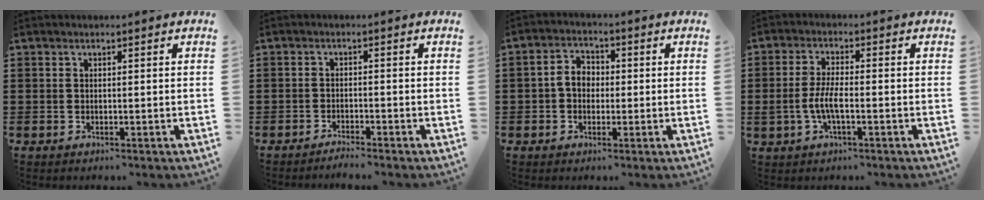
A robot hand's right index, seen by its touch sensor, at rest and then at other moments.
{"total": 1.7, "force": [-1.7, -0.3, 0.2], "torque": [-0.006, 0.000, -0.032]}
{"total": 4.1, "force": [-0.3, 3.1, 2.8], "torque": [-0.059, 0.011, -0.007]}
{"total": 4.6, "force": [-1.2, 1.5, 4.2], "torque": [-0.101, -0.005, -0.031]}